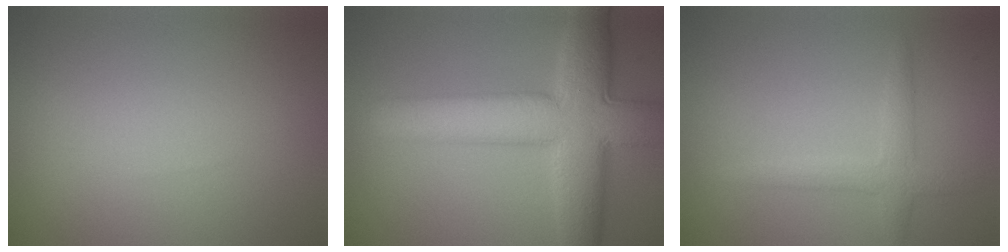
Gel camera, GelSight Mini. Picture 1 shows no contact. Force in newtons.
{"total": 10.1, "press": 10.1, "slide": 0.4}
{"total": 2.3, "press": 2.3, "slide": 0.1}